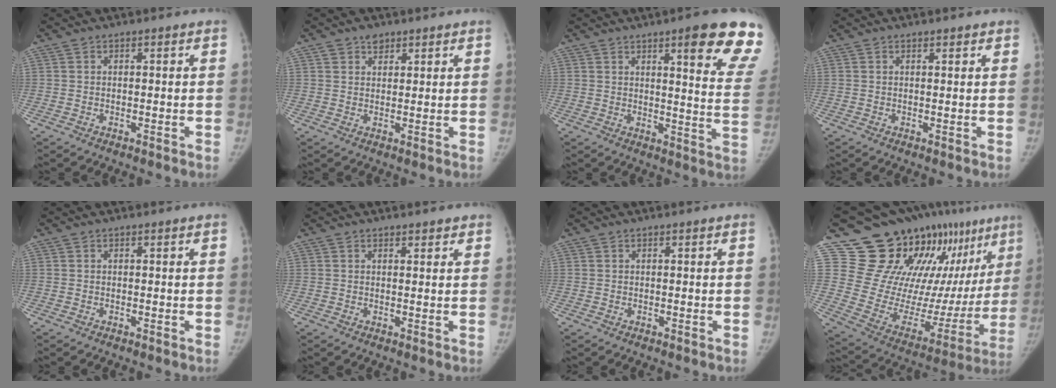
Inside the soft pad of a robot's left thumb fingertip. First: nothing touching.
{"total": 2.6, "force": [1.8, 1.7, 0.7], "torque": [0.008, -0.011, 0.029]}
{"total": 17.0, "force": [10.7, 2.4, 13.0], "torque": [-0.139, -0.051, 0.121]}
{"total": 1.1, "force": [1.0, 0.4, 0.5], "torque": [-0.002, -0.003, 0.013]}
{"total": 0.0}
{"total": 1.7, "force": [1.4, 0.7, 0.6], "torque": [0.002, -0.006, 0.017]}
{"total": 0.0}
{"total": 26.1, "force": [18.3, 12.6, 13.8], "torque": [-0.150, -0.082, 0.280]}